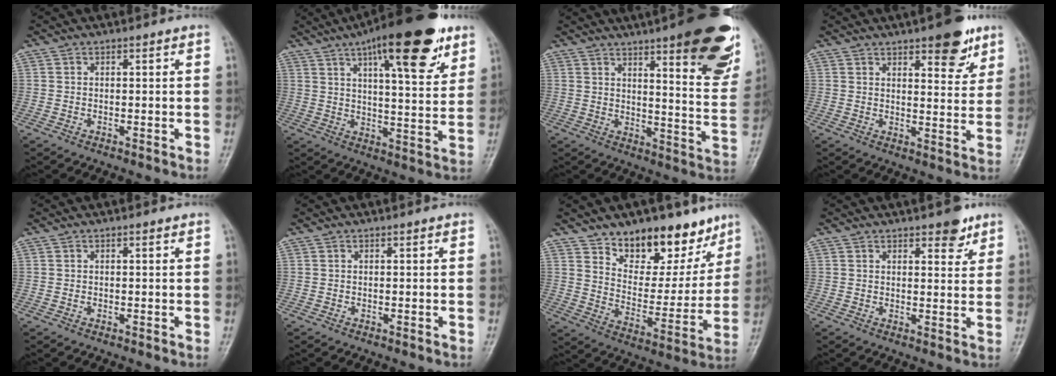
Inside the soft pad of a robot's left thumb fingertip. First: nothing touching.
{"total": 20.5, "force": [11.5, 6.1, 15.8], "torque": [-0.210, -0.032, 0.170]}
{"total": 22.9, "force": [13.1, 5.1, 18.1], "torque": [-0.207, -0.061, 0.168]}
{"total": 9.2, "force": [5.8, 3.3, 6.3], "torque": [-0.060, -0.031, 0.077]}
{"total": 0.6, "force": [0.1, 0.4, 0.5], "torque": [-0.005, 0.001, 0.003]}
{"total": 0.0}
{"total": 16.8, "force": [12.0, 8.8, 7.9], "torque": [-0.048, -0.080, 0.190]}
{"total": 4.4, "force": [3.0, 1.9, 2.6], "torque": [-0.015, -0.016, 0.037]}